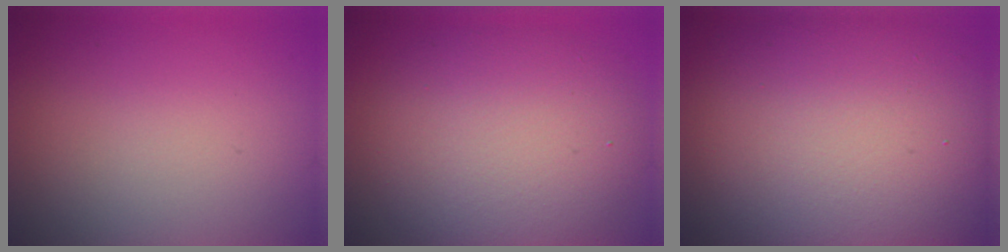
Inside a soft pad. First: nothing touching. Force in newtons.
{"total": 10.5, "press": 10.5, "slide": 0.1}
{"total": 15.7, "press": 15.7, "slide": 1.3}